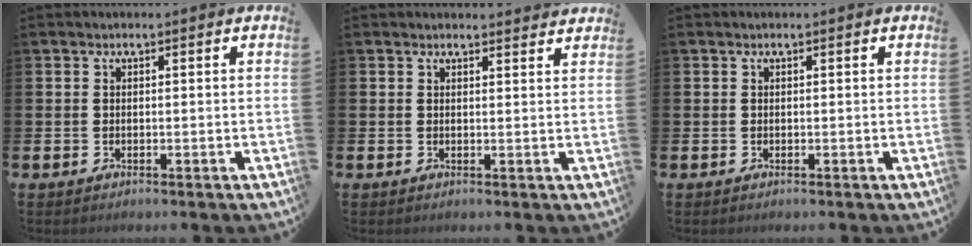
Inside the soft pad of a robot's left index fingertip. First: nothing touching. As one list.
[{"total": 1.6, "force": [1.6, 0.1, -0.1], "torque": [0.007, -0.011, 0.028]}, {"total": 0.0}]